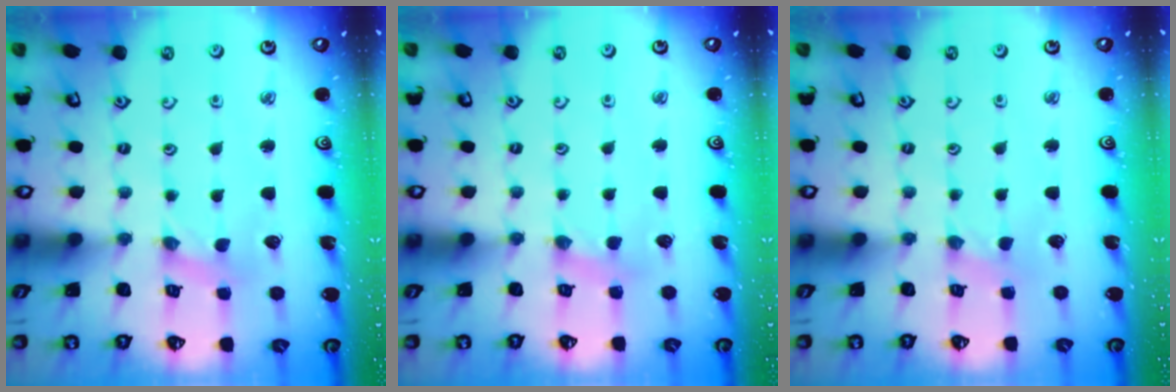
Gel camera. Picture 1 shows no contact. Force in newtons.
{"total": 3.0, "press": 3.0, "slide": 0.4}
{"total": 0.0}